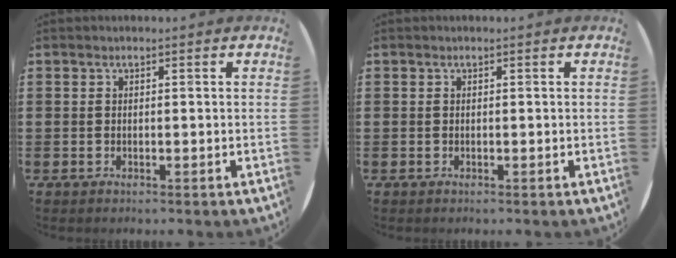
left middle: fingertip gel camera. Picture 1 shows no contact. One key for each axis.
{"total": 0.0}